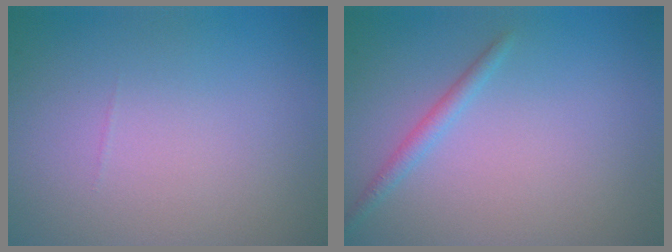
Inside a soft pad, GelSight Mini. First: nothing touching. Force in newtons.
{"total": 1.3, "press": 1.3, "slide": 0.0}